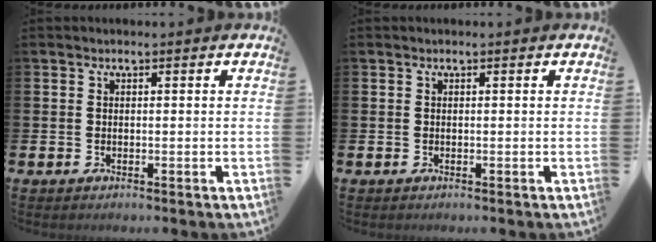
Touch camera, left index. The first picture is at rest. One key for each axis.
{"total": 0.0}